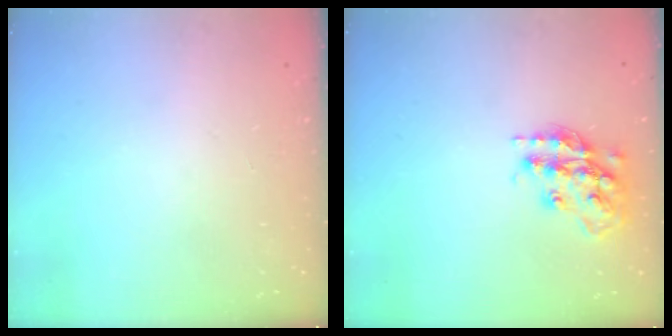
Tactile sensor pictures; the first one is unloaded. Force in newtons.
{"total": 16.8, "press": 16.8, "slide": 1.1}